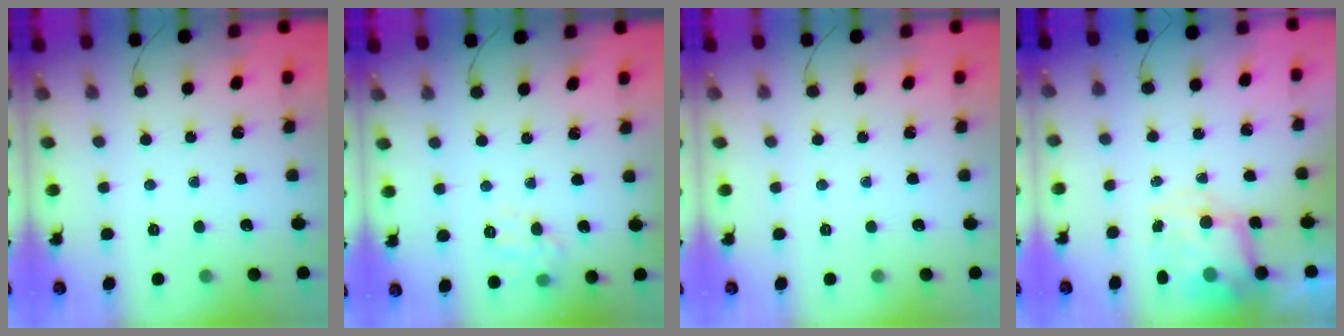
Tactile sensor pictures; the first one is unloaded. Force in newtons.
{"total": 8.6, "press": 8.6, "slide": 1.0}
{"total": 0.0}
{"total": 7.7, "press": 7.6, "slide": 0.8}